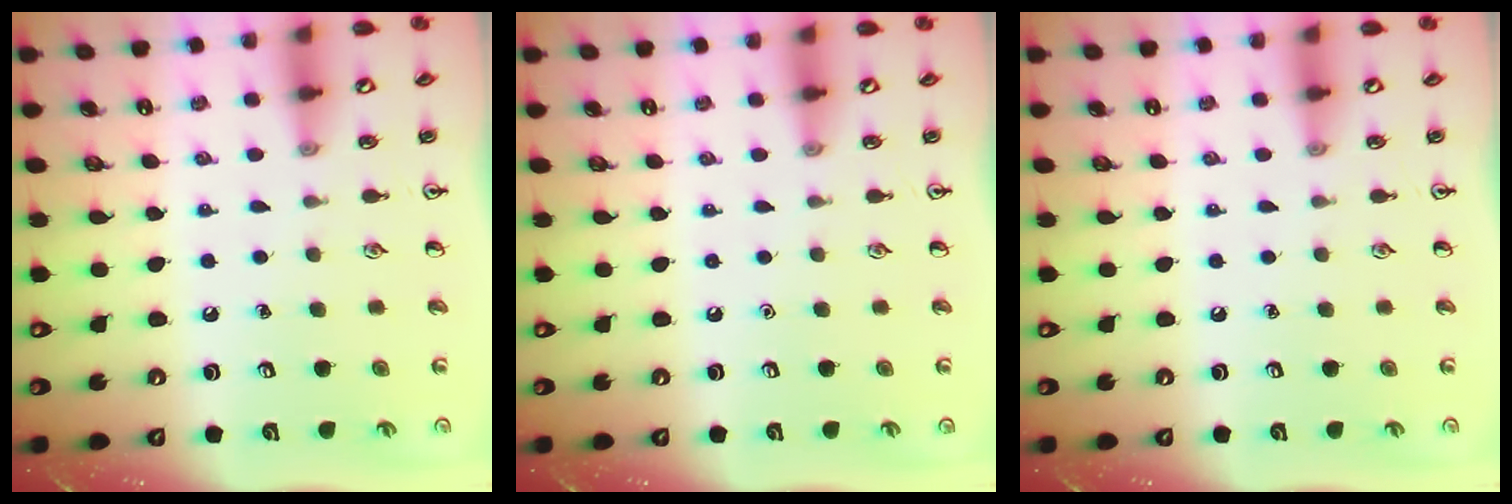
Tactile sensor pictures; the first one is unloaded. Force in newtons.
{"total": 0.0}
{"total": 0.0}